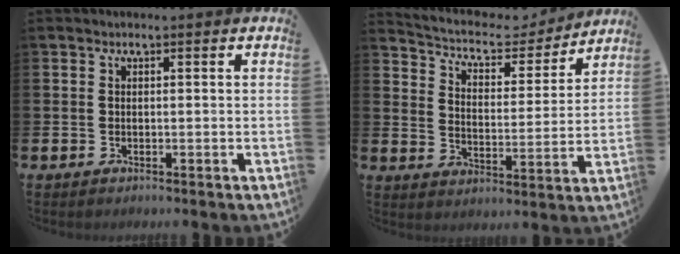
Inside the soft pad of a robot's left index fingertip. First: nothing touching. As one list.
[{"total": 6.3, "force": [5.8, 2.2, 1.5], "torque": [-0.060, -0.043, 0.095]}]